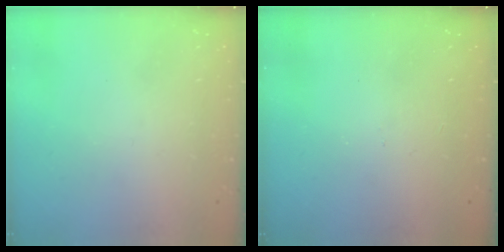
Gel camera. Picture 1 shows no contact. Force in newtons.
{"total": 3.8, "press": 3.8, "slide": 0.7}